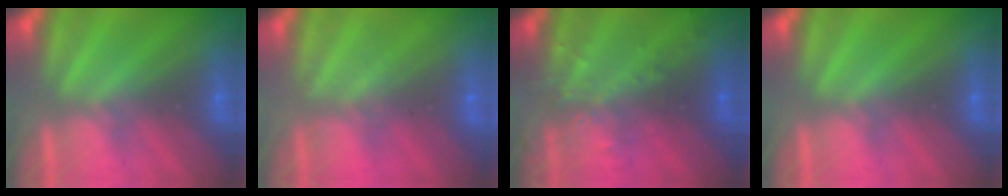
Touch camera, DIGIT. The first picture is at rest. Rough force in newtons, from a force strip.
{"total": 1.8}
{"total": 2.9}
{"total": 0.0}